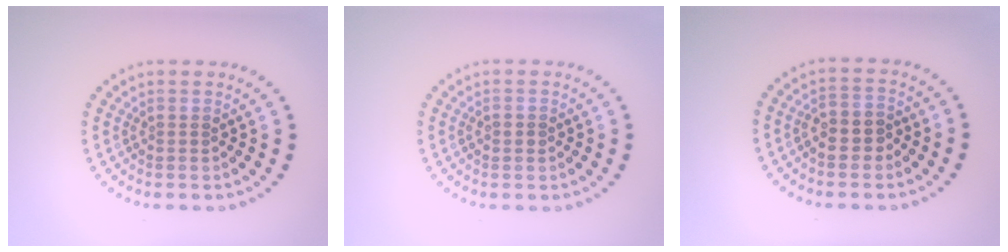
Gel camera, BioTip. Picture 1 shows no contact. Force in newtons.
{"total": 1.1, "press": 1.1, "slide": 0.1}
{"total": 2.4, "press": 2.3, "slide": 0.7}